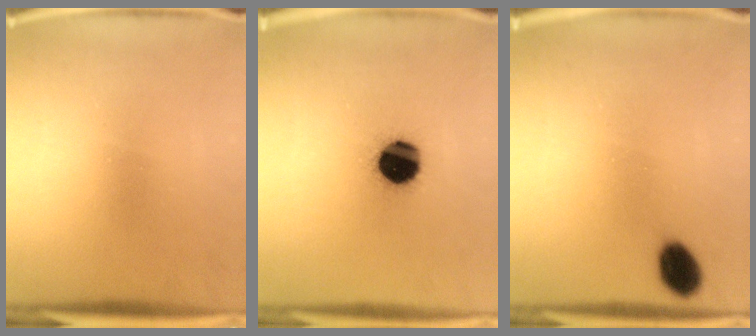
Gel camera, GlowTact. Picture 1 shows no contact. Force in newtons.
{"total": 16.2}
{"total": 5.9}